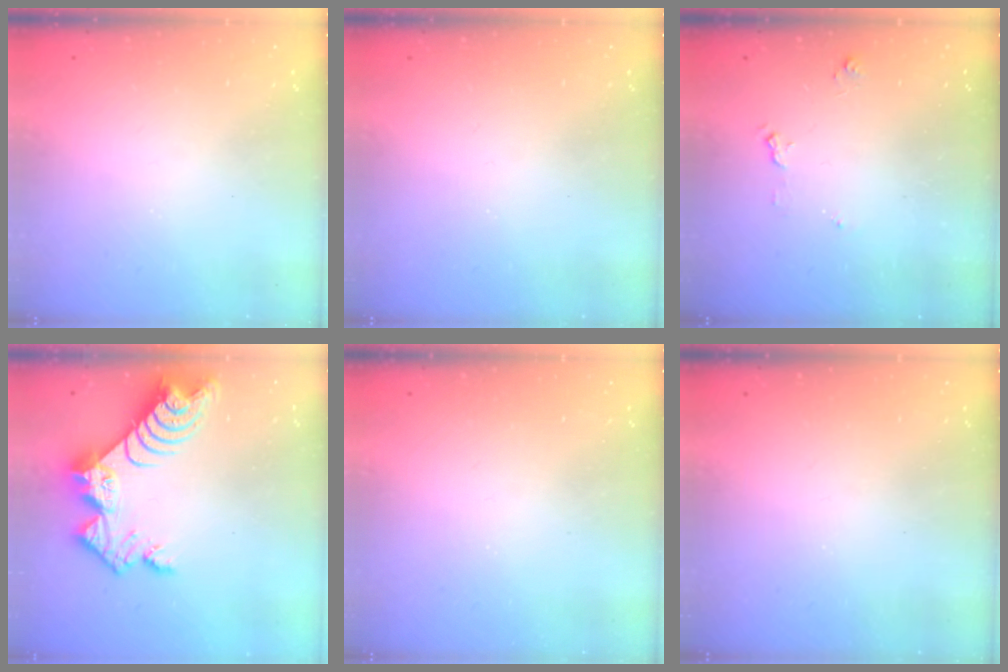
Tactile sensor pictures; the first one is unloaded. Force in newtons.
{"total": 0.0}
{"total": 5.4, "press": 5.4, "slide": 0.6}
{"total": 12.5, "press": 12.5, "slide": 1.2}
{"total": 0.0}
{"total": 0.0}